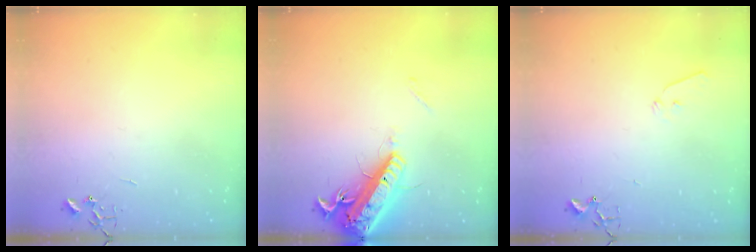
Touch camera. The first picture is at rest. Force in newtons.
{"total": 18.1, "press": 17.7, "slide": 3.9}
{"total": 6.3, "press": 6.3, "slide": 0.7}